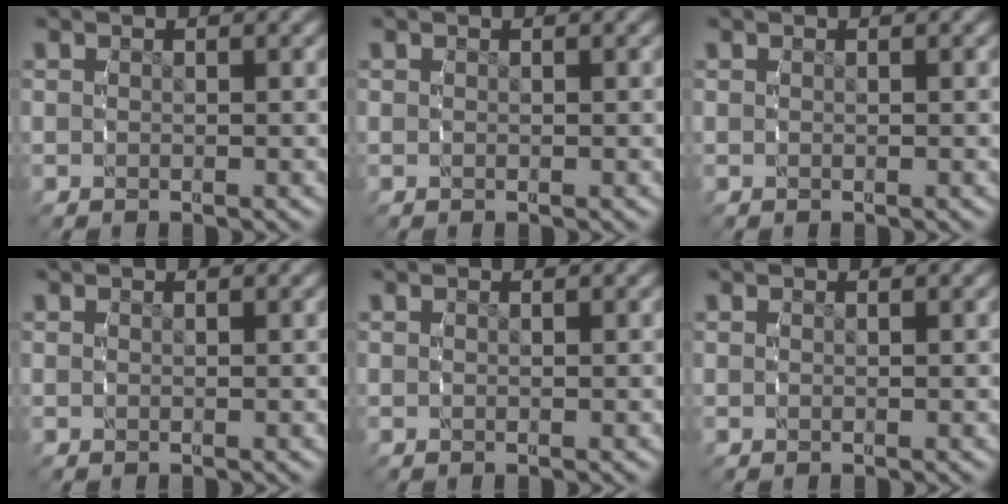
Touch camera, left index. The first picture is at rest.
{"total": 0.0}
{"total": 0.0}
{"total": 0.0}
{"total": 0.0}
{"total": 0.0}